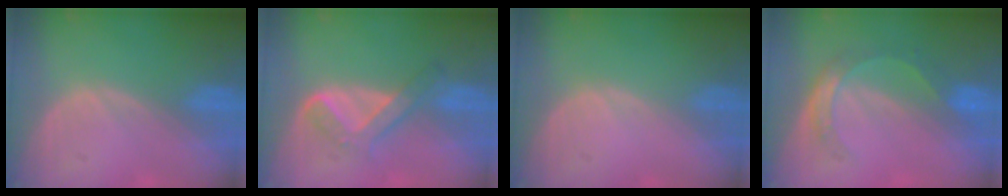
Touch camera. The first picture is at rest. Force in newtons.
{"total": 5.1, "press": 4.9, "slide": 1.2}
{"total": 0.0}
{"total": 5.5, "press": 4.8, "slide": 2.6}